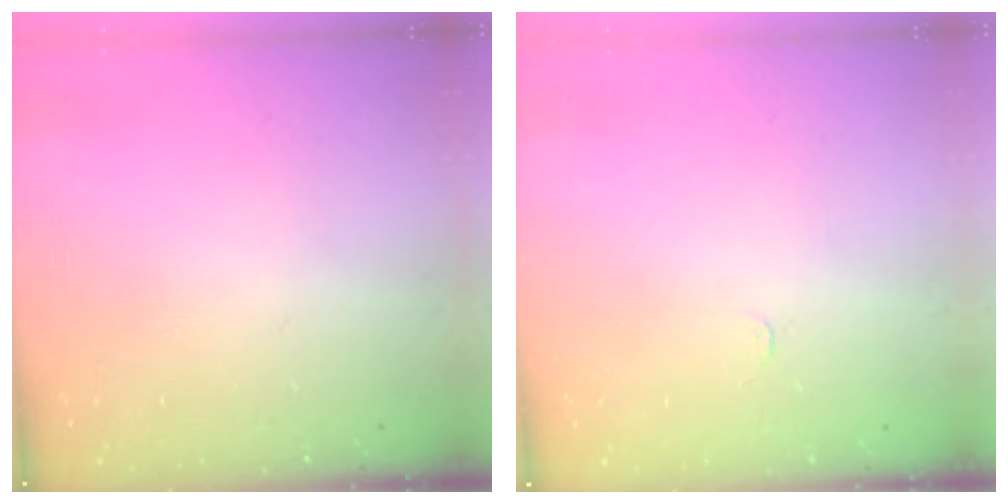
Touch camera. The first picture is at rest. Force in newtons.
{"total": 2.4, "press": 2.4, "slide": 0.3}